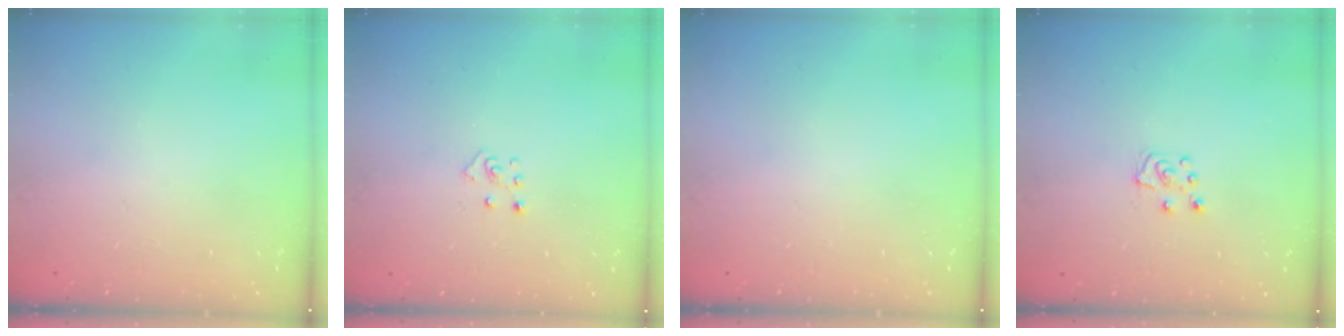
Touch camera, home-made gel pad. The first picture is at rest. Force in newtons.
{"total": 3.4, "press": 3.4, "slide": 0.3}
{"total": 0.0}
{"total": 6.4, "press": 6.3, "slide": 0.5}